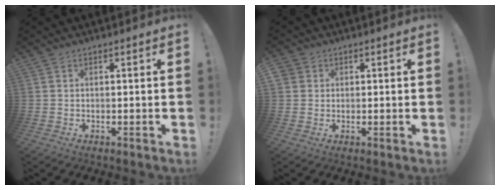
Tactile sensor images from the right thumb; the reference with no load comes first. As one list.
[{"total": 2.6, "force": [1.3, 2.2, 0.4], "torque": [-0.005, 0.000, 0.024]}]